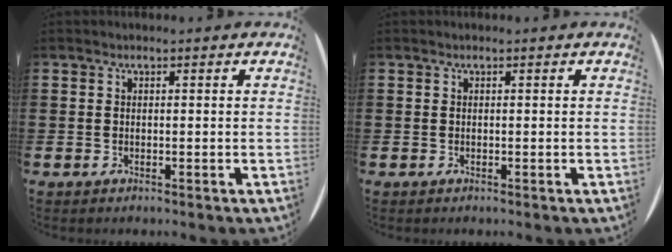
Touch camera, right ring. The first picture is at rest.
{"total": 0.0}